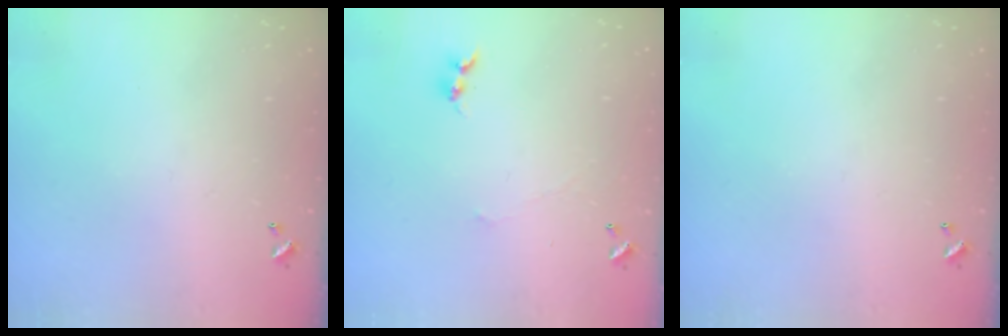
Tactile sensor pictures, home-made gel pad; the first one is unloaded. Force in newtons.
{"total": 1.4, "press": 1.3, "slide": 0.4}
{"total": 0.0}